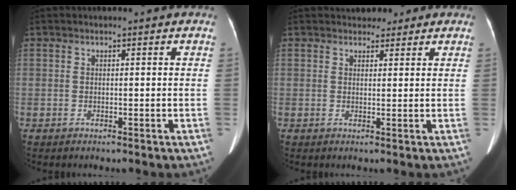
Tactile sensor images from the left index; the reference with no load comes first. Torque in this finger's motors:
{"motor_torque": [0.23, -0.26, -0.02, 0.02]}